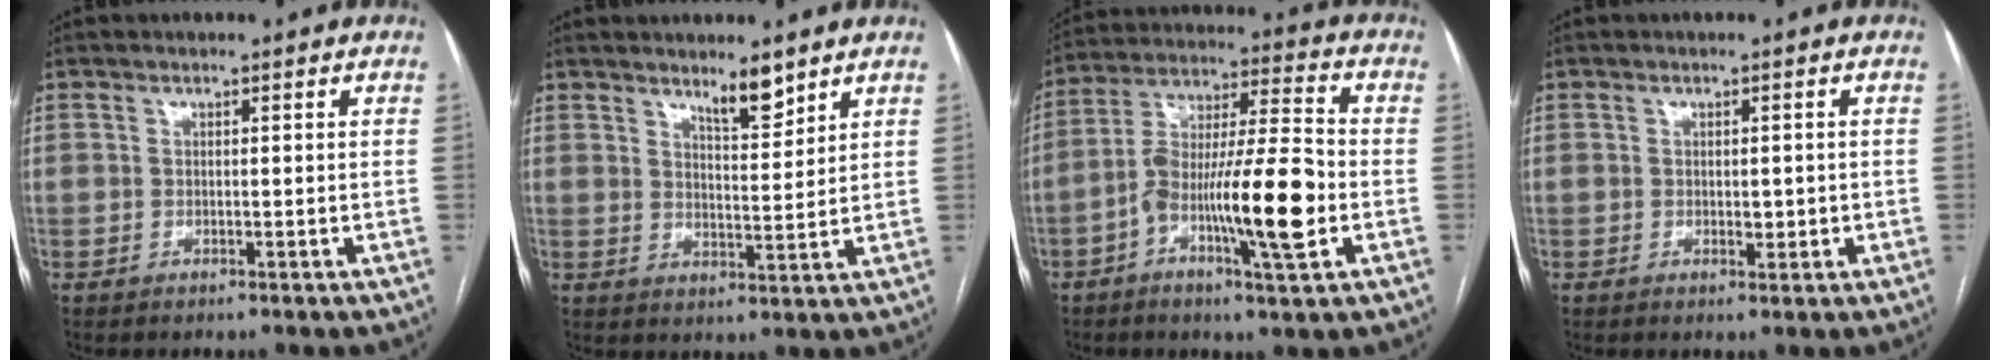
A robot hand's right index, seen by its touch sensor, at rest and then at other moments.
{"total": 4.8, "force": [3.9, 0.8, 2.6], "torque": [-0.046, -0.009, 0.064]}
{"total": 15.4, "force": [-4.7, 1.8, 14.6], "torque": [-0.261, 0.007, -0.081]}
{"total": 1.7, "force": [-0.2, 0.9, 1.5], "torque": [-0.020, -0.001, 0.003]}